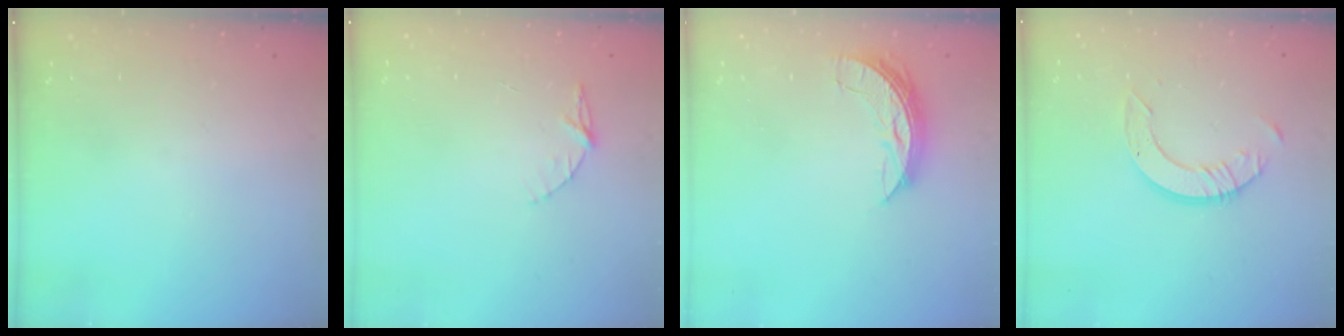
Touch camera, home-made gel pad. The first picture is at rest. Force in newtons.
{"total": 5.2, "press": 5.1, "slide": 0.5}
{"total": 7.6, "press": 7.5, "slide": 1.1}
{"total": 6.9, "press": 6.8, "slide": 0.7}